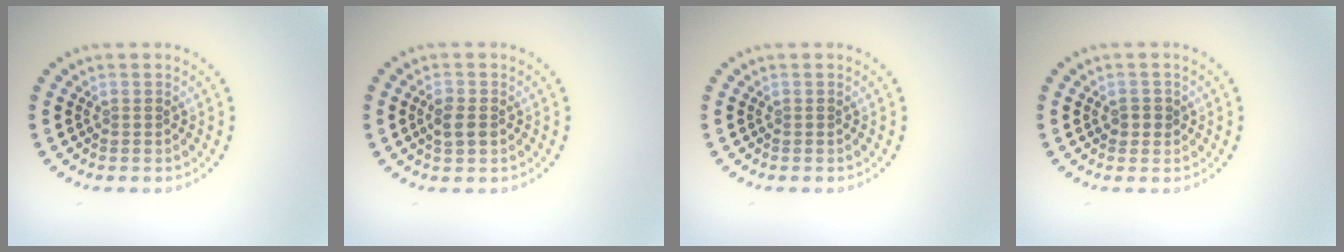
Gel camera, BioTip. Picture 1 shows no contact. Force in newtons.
{"total": 1.8, "press": 1.8, "slide": 0.3}
{"total": 0.0}
{"total": 1.3, "press": 1.2, "slide": 0.5}